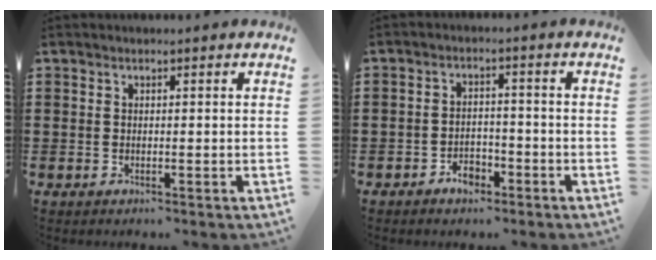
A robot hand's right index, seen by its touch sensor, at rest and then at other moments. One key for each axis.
{"total": 3.2, "fx": -2.4, "fy": 1.8, "fz": 1.2, "tx": -0.024, "ty": 0.006, "tz": -0.048}